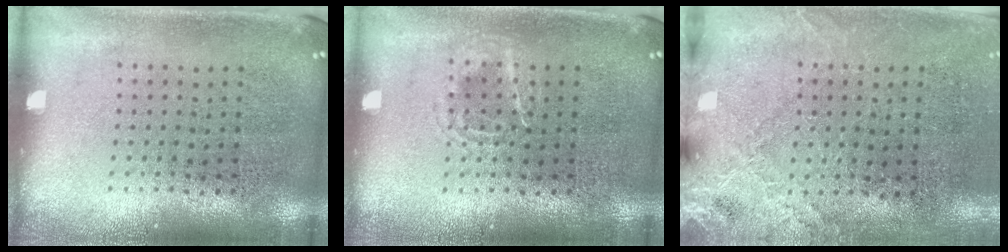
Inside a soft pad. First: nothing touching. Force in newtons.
{"total": 1.4, "press": 1.4, "slide": 0.2}
{"total": 2.6, "press": 2.4, "slide": 1.0}